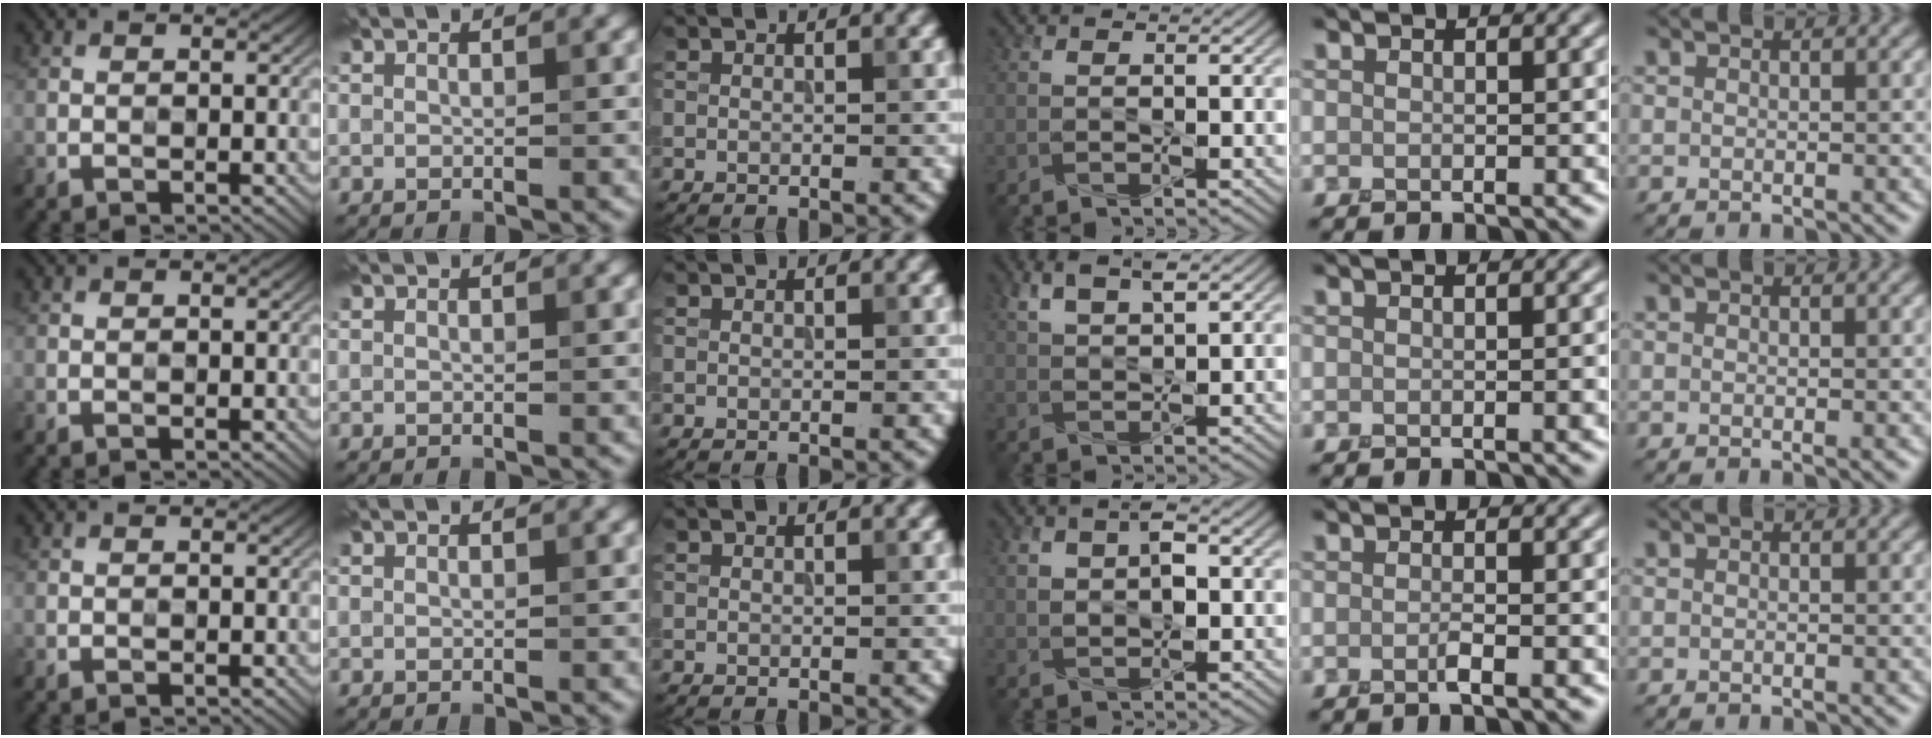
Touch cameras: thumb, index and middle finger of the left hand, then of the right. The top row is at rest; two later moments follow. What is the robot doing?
{"motion": "squeeze", "object": "air blower"}